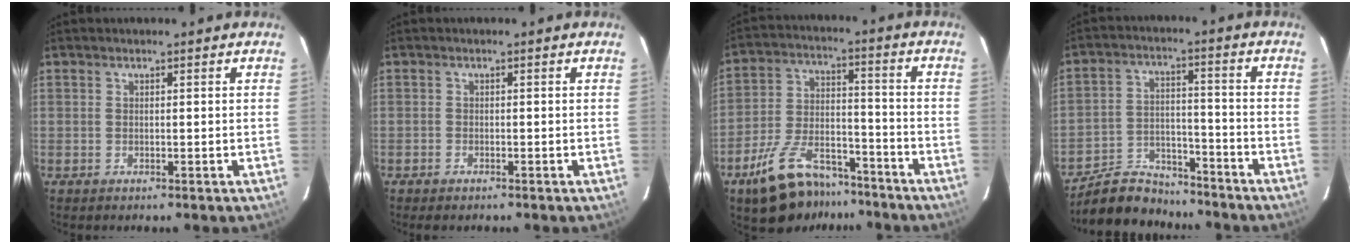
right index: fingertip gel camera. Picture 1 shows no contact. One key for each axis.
{"total": 0.9, "fx": -0.7, "fy": 0.5, "fz": 0.3, "tx": -0.006, "ty": 0.000, "tz": -0.013}
{"total": 16.6, "fx": -11.9, "fy": 7.8, "fz": 8.6, "tx": -0.171, "ty": 0.012, "tz": -0.185}
{"total": 11.7, "fx": -10.5, "fy": 4.5, "fz": 2.2, "tx": -0.067, "ty": 0.019, "tz": -0.170}